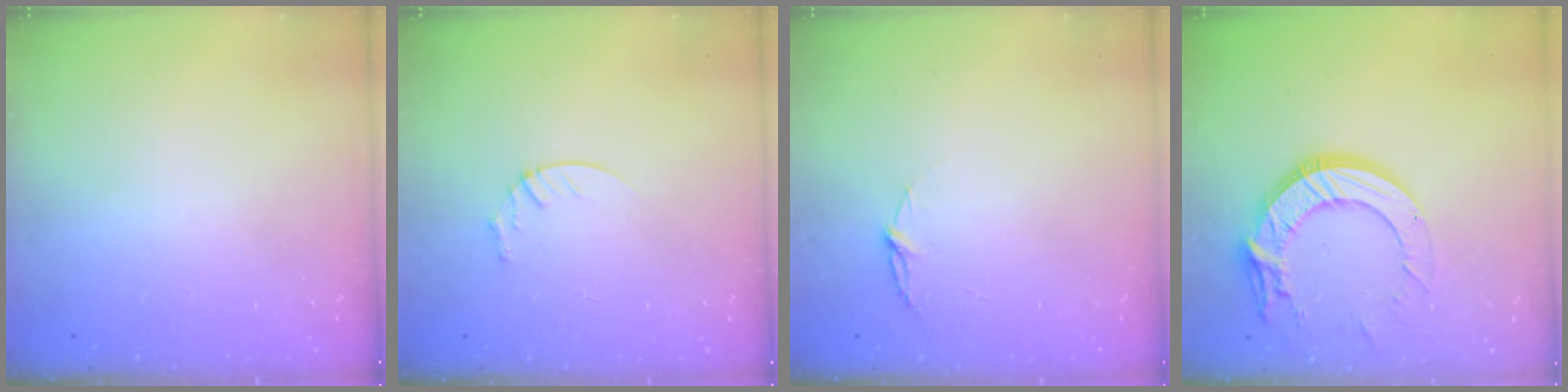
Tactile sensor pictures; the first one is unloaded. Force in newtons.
{"total": 3.6, "press": 3.6, "slide": 0.4}
{"total": 4.8, "press": 4.8, "slide": 0.5}
{"total": 14.7, "press": 14.6, "slide": 1.4}